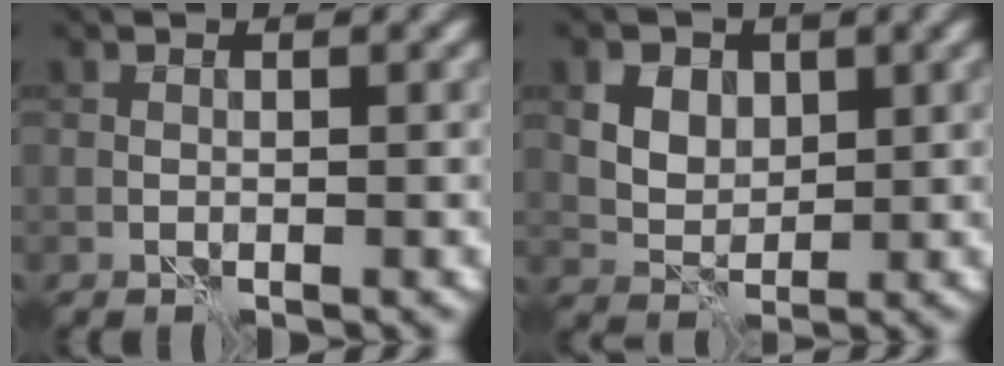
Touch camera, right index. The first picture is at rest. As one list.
[{"total": 7.4, "force": [3.2, 5.5, 3.7], "torque": [-0.073, 0.021, 0.044]}]